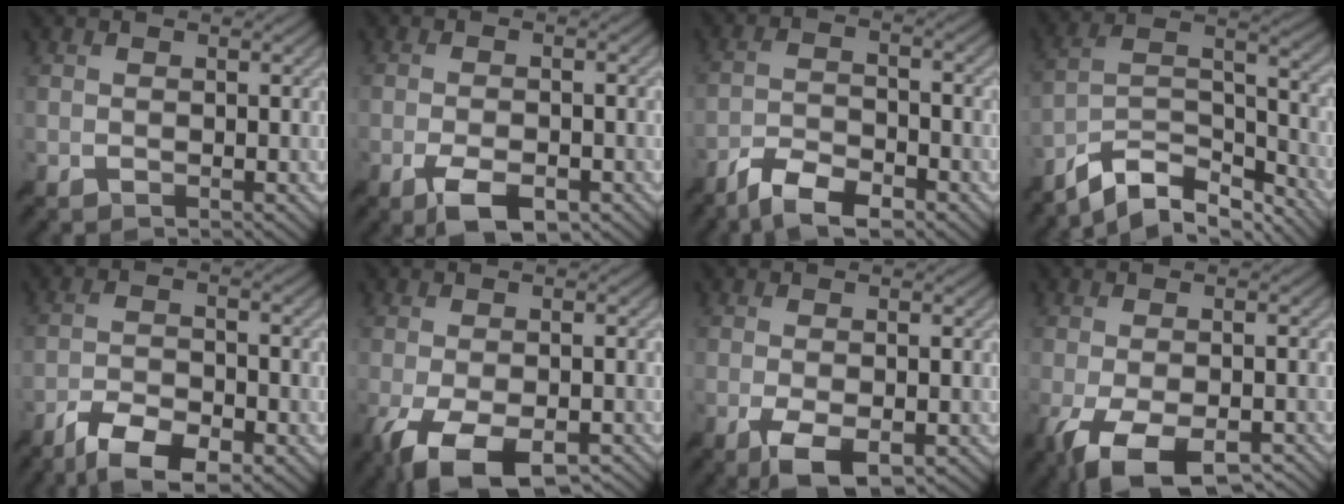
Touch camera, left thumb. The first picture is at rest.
{"total": 5.6, "force": [-2.9, 1.7, 4.4], "torque": [-0.089, 0.003, -0.052]}
{"total": 6.9, "force": [-5.2, 1.9, 4.2], "torque": [-0.086, -0.001, -0.103]}
{"total": 11.4, "force": [-8.7, 4.0, 6.1], "torque": [-0.123, 0.003, -0.163]}
{"total": 7.9, "force": [-5.5, 2.4, 5.2], "torque": [-0.101, -0.002, -0.101]}
{"total": 9.6, "force": [-5.2, 3.6, 7.3], "torque": [-0.149, -0.019, -0.082]}
{"total": 5.7, "force": [-2.4, 1.8, 4.8], "torque": [-0.097, -0.002, -0.040]}
{"total": 9.9, "force": [-5.4, 3.6, 7.4], "torque": [-0.149, -0.017, -0.087]}